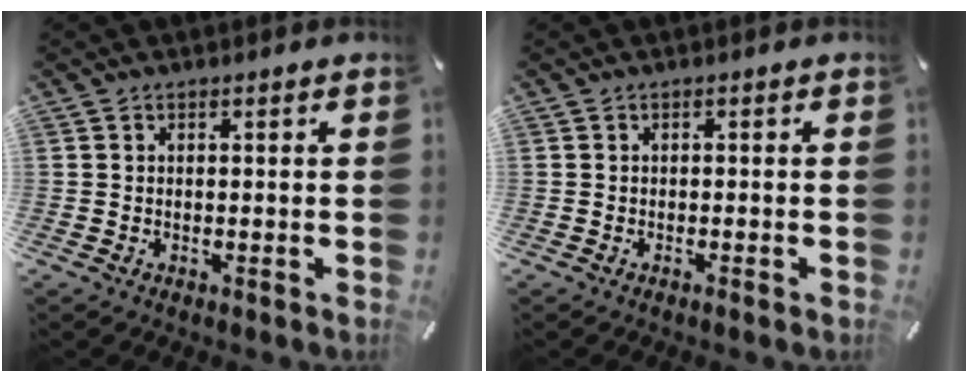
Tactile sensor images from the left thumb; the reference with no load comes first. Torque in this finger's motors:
{"motor_torque": [-0.34, -0.40, -0.12, 0.29, 0.04]}